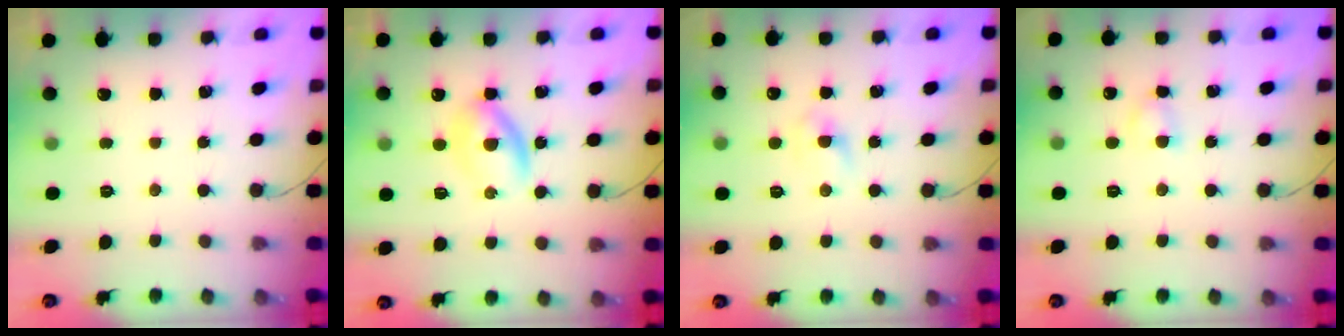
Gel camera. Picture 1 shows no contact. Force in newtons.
{"total": 3.9, "press": 3.9, "slide": 0.6}
{"total": 2.7, "press": 2.5, "slide": 1.0}
{"total": 2.8, "press": 2.6, "slide": 1.2}